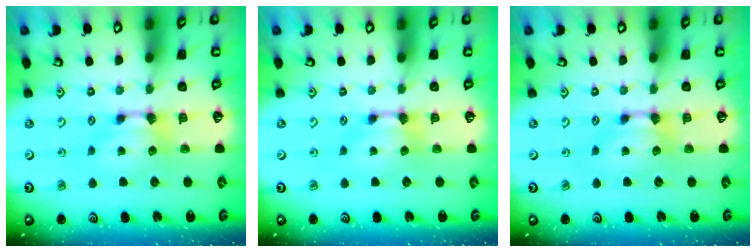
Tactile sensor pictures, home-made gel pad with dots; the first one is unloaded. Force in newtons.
{"total": 0.0}
{"total": 0.0}